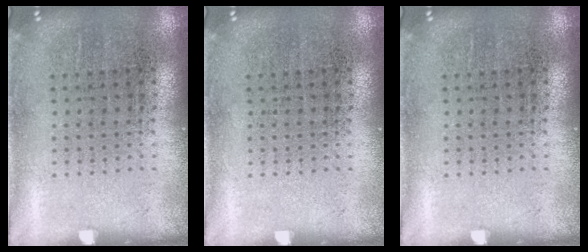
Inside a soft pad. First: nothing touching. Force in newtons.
{"total": 0.0}
{"total": 0.0}